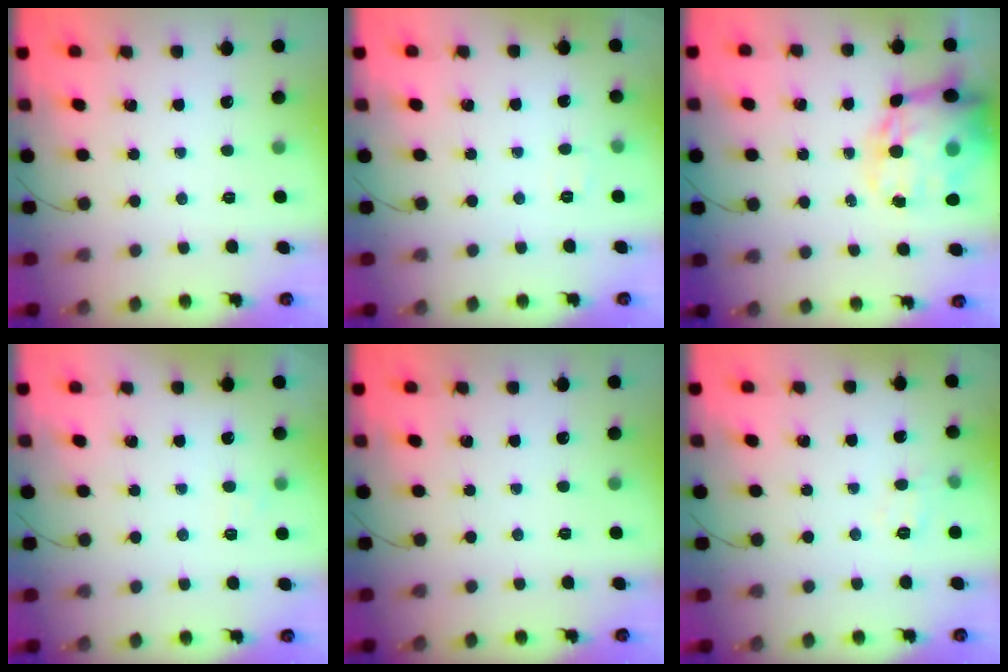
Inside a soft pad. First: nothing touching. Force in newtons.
{"total": 2.4, "press": 2.1, "slide": 1.1}
{"total": 21.5, "press": 20.9, "slide": 5.0}
{"total": 3.7, "press": 3.6, "slide": 1.1}
{"total": 0.0}
{"total": 4.4, "press": 4.2, "slide": 1.3}